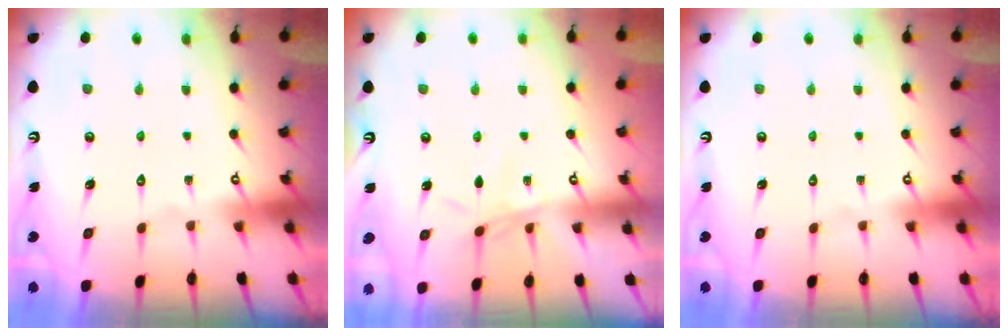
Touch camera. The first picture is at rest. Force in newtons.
{"total": 2.8, "press": 2.7, "slide": 0.5}
{"total": 0.0}